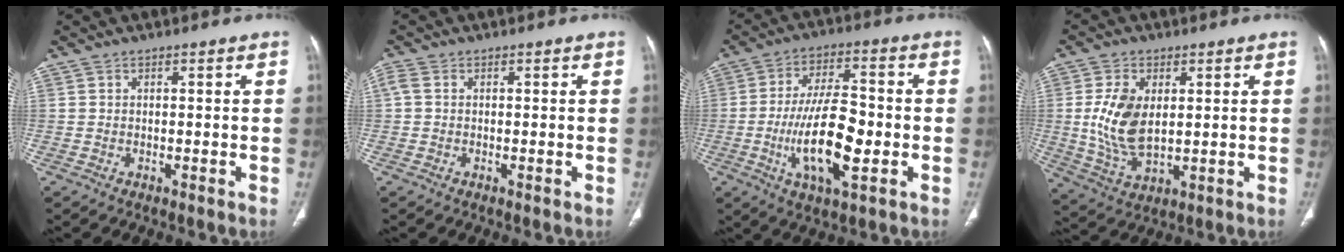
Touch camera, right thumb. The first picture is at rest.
{"total": 1.4, "force": [0.1, 0.9, 1.1], "torque": [-0.028, 0.005, 0.000]}
{"total": 14.8, "force": [-3.1, 5.8, 13.3], "torque": [-0.233, 0.011, -0.050]}
{"total": 10.7, "force": [1.4, 6.1, 8.7], "torque": [-0.170, -0.013, 0.037]}